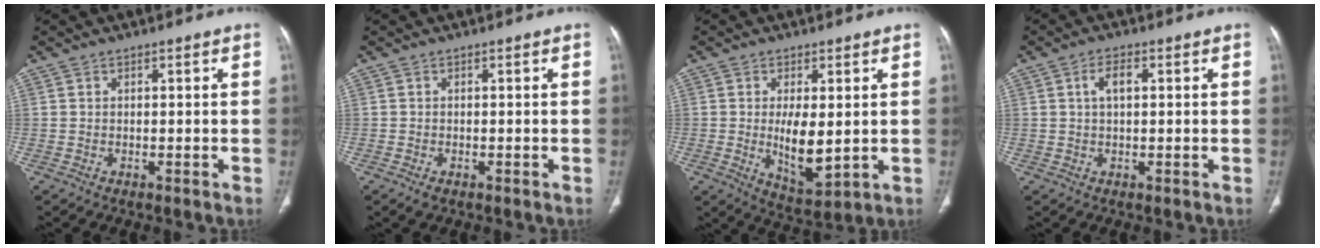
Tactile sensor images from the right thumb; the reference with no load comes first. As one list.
[{"total": 1.2, "force": [-0.7, 0.7, 0.8], "torque": [-0.017, 0.000, -0.008]}, {"total": 8.7, "force": [-0.1, 3.6, 7.9], "torque": [-0.127, -0.022, 0.012]}, {"total": 3.3, "force": [0.8, 1.6, 2.9], "torque": [-0.053, 0.002, 0.013]}]